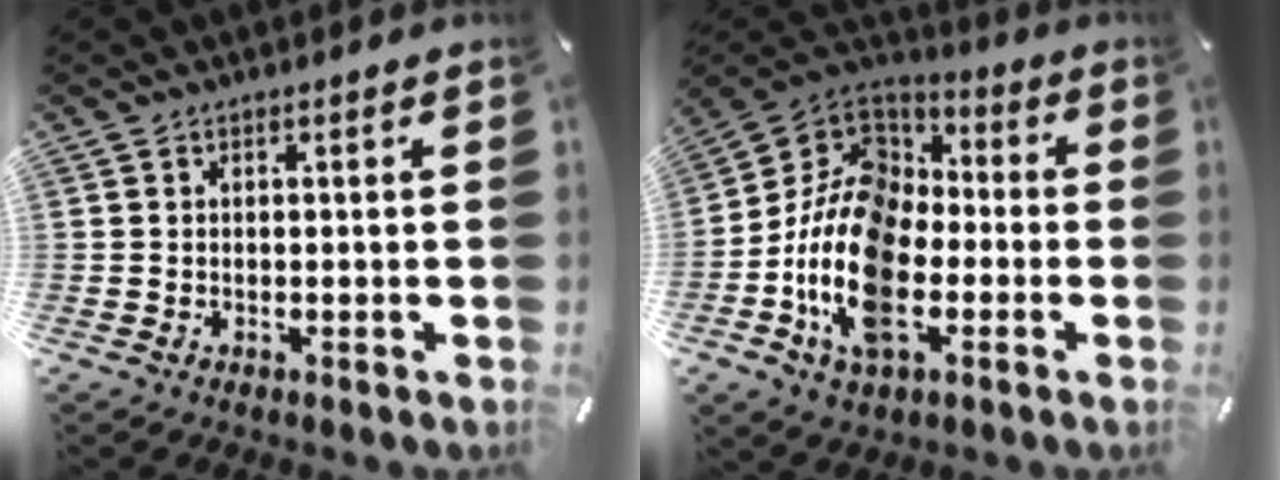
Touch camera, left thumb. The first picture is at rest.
{"total": 18.5, "force": [-7.2, 11.2, 12.7], "torque": [-0.281, 0.026, -0.136]}